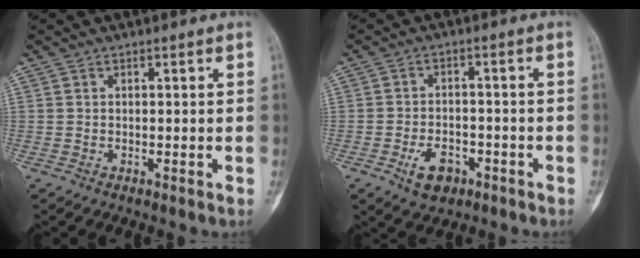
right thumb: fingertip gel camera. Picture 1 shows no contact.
{"total": 5.8, "force": [-2.9, 3.7, 3.4], "torque": [-0.047, 0.019, -0.042]}